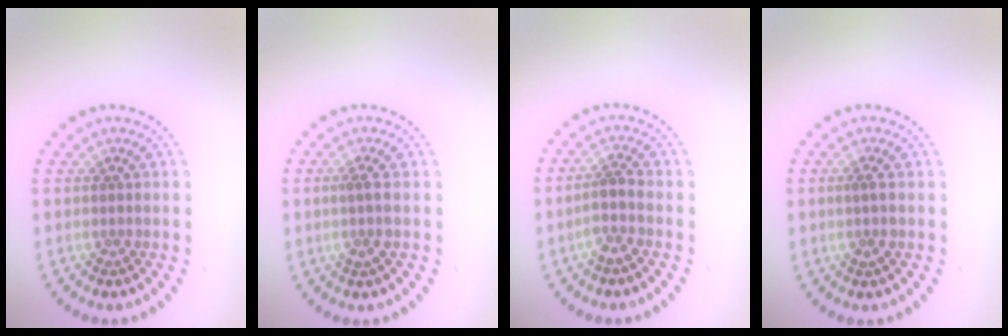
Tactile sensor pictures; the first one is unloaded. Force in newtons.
{"total": 1.4, "press": 1.2, "slide": 0.8}
{"total": 2.1, "press": 1.5, "slide": 1.4}
{"total": 1.1, "press": 1.0, "slide": 0.4}